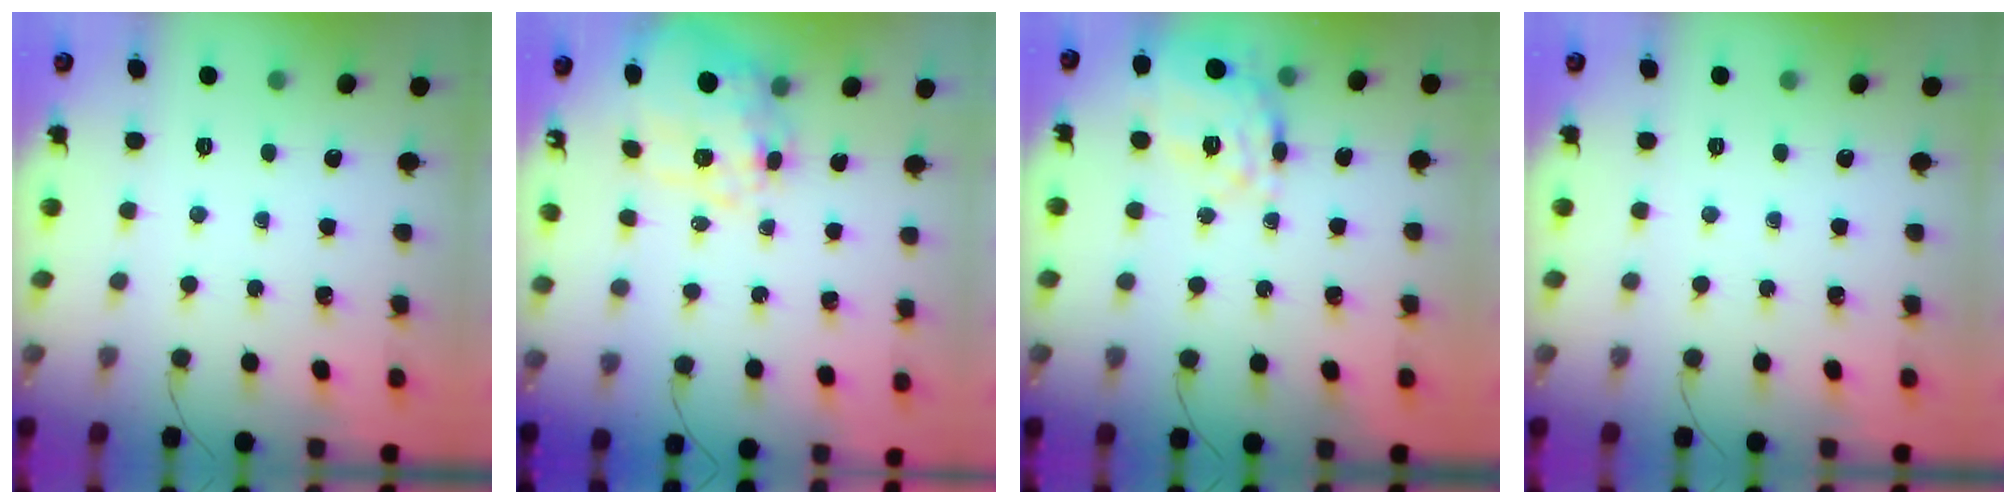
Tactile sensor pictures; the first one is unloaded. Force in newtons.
{"total": 13.7, "press": 13.5, "slide": 2.6}
{"total": 14.1, "press": 13.9, "slide": 2.4}
{"total": 0.0}